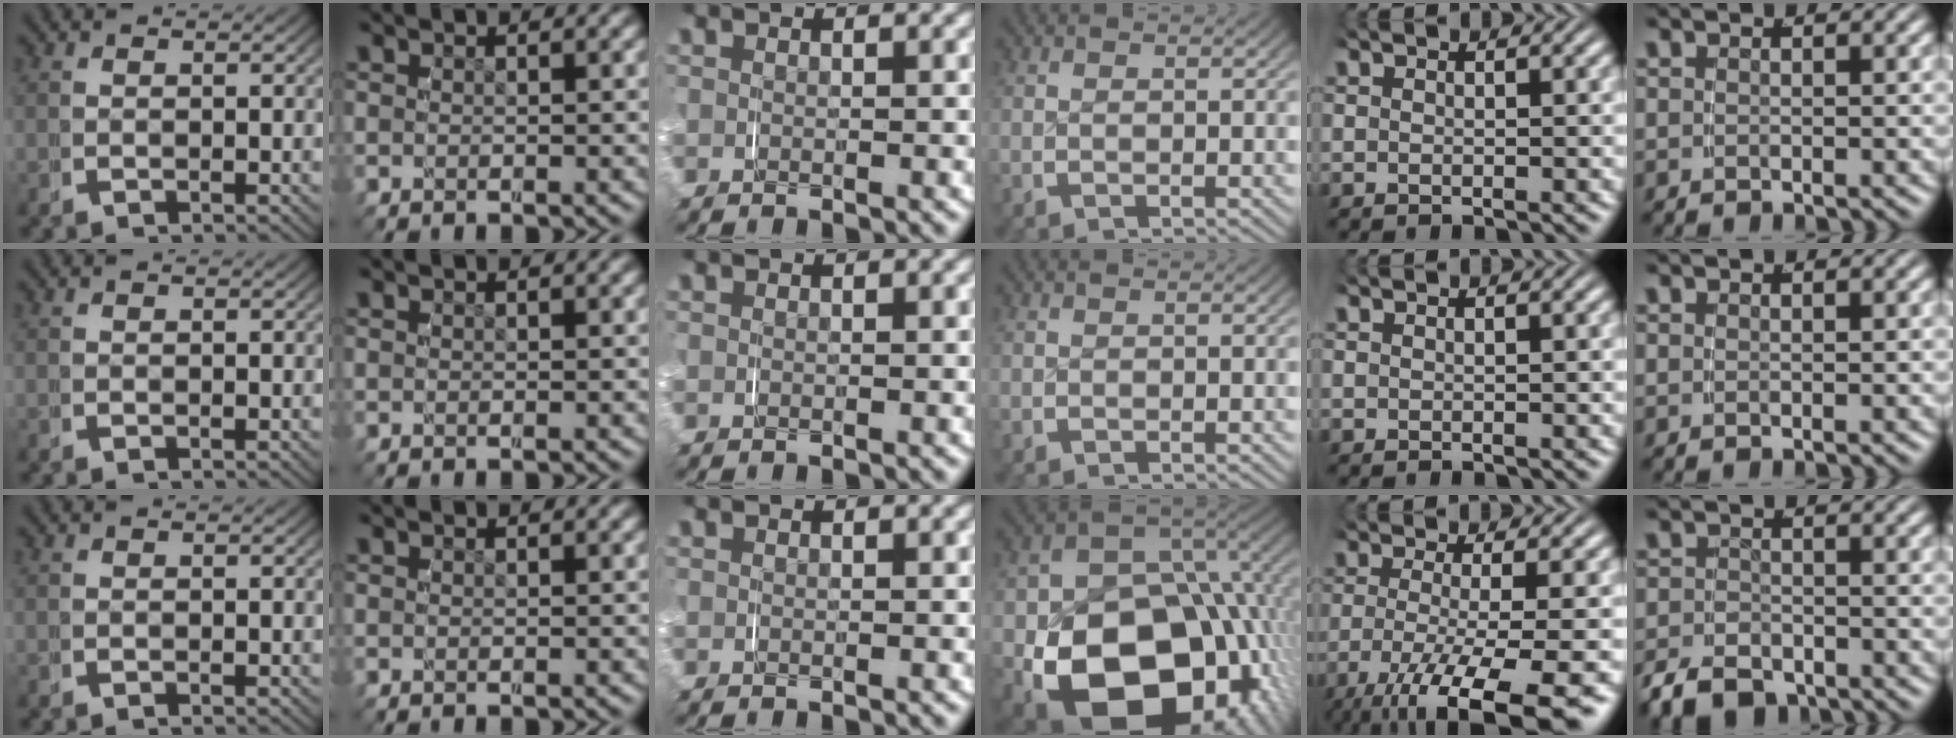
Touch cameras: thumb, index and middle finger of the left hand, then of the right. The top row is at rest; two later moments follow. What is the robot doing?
{"motion": "grasp_and_lifting", "object": "paper plate"}